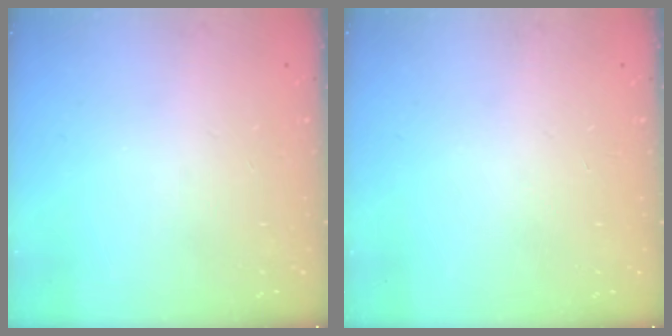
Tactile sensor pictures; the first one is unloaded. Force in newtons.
{"total": 0.0}